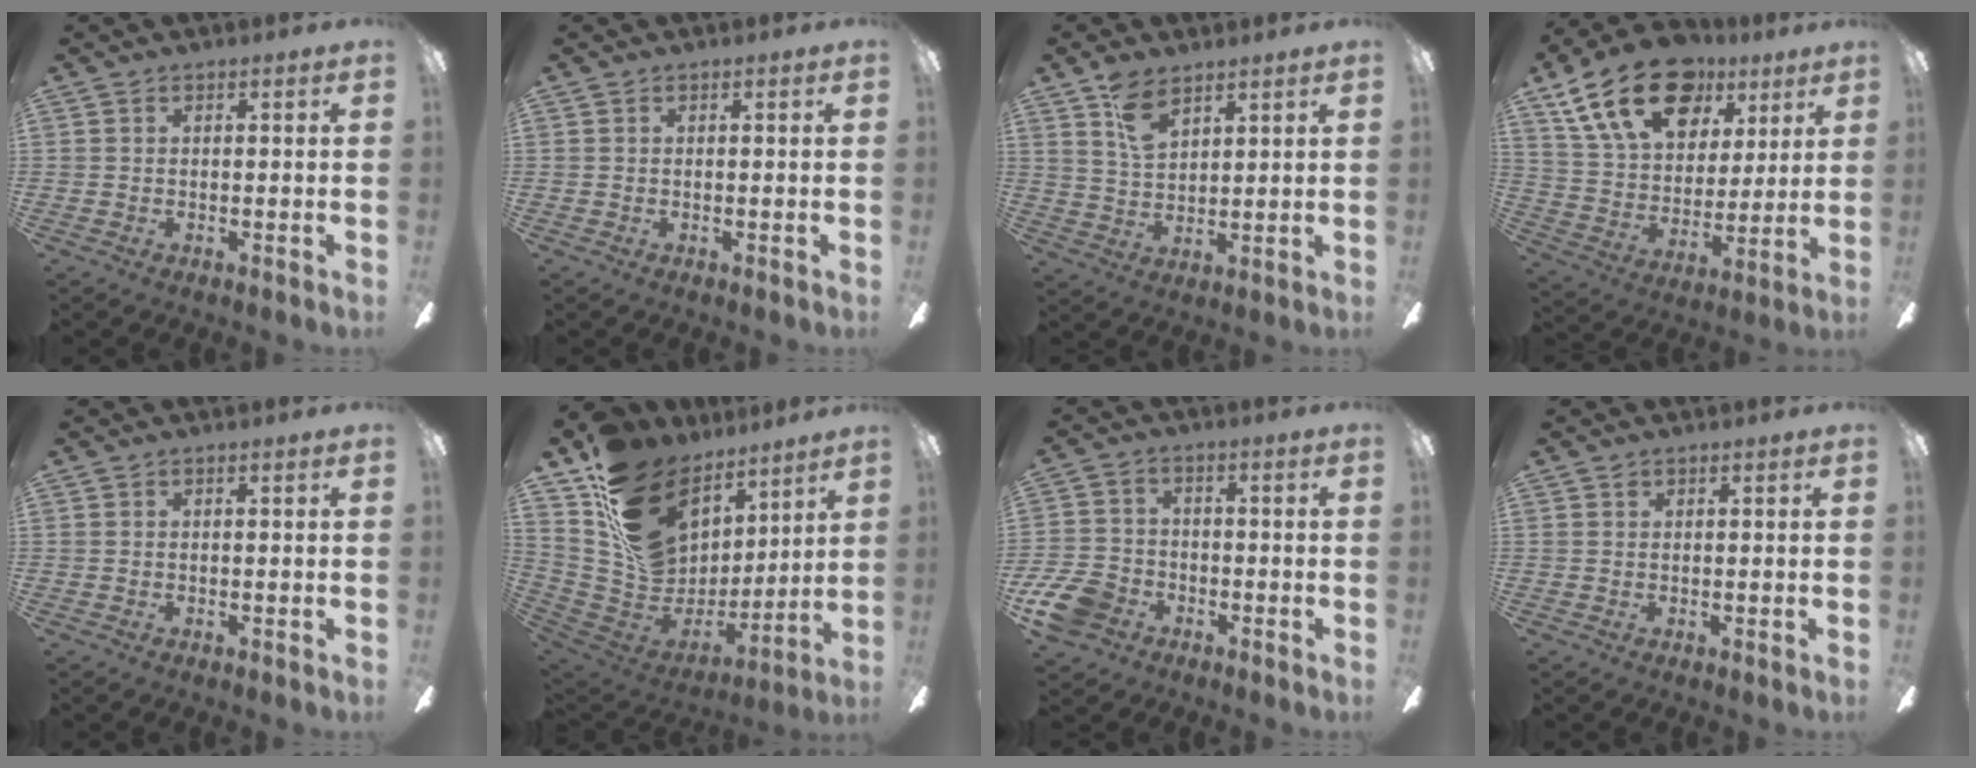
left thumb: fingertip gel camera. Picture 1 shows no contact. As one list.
[{"total": 0.0}, {"total": 7.7, "force": [5.3, 3.8, 4.1], "torque": [-0.079, -0.019, 0.098]}, {"total": 22.6, "force": [12.4, 14.1, 12.6], "torque": [-0.212, -0.050, 0.223]}, {"total": 0.0}, {"total": 20.6, "force": [10.9, 14.9, 9.2], "torque": [-0.174, -0.052, 0.222]}, {"total": 9.6, "force": [-5.0, 6.8, 4.4], "torque": [-0.106, 0.036, -0.094]}, {"total": 0.6, "force": [0.4, 0.4, 0.2], "torque": [-0.005, 0.003, 0.007]}]